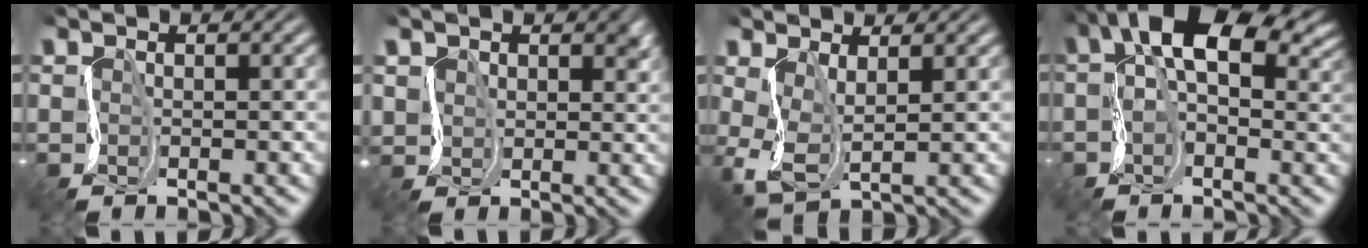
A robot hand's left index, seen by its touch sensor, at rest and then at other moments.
{"total": 2.2, "force": [1.1, 1.9, 0.0], "torque": [-0.027, -0.005, 0.025]}
{"total": 2.4, "force": [0.1, 1.1, 2.1], "torque": [-0.071, -0.007, 0.008]}
{"total": 10.8, "force": [3.2, 6.5, 7.9], "torque": [-0.121, 0.013, 0.050]}